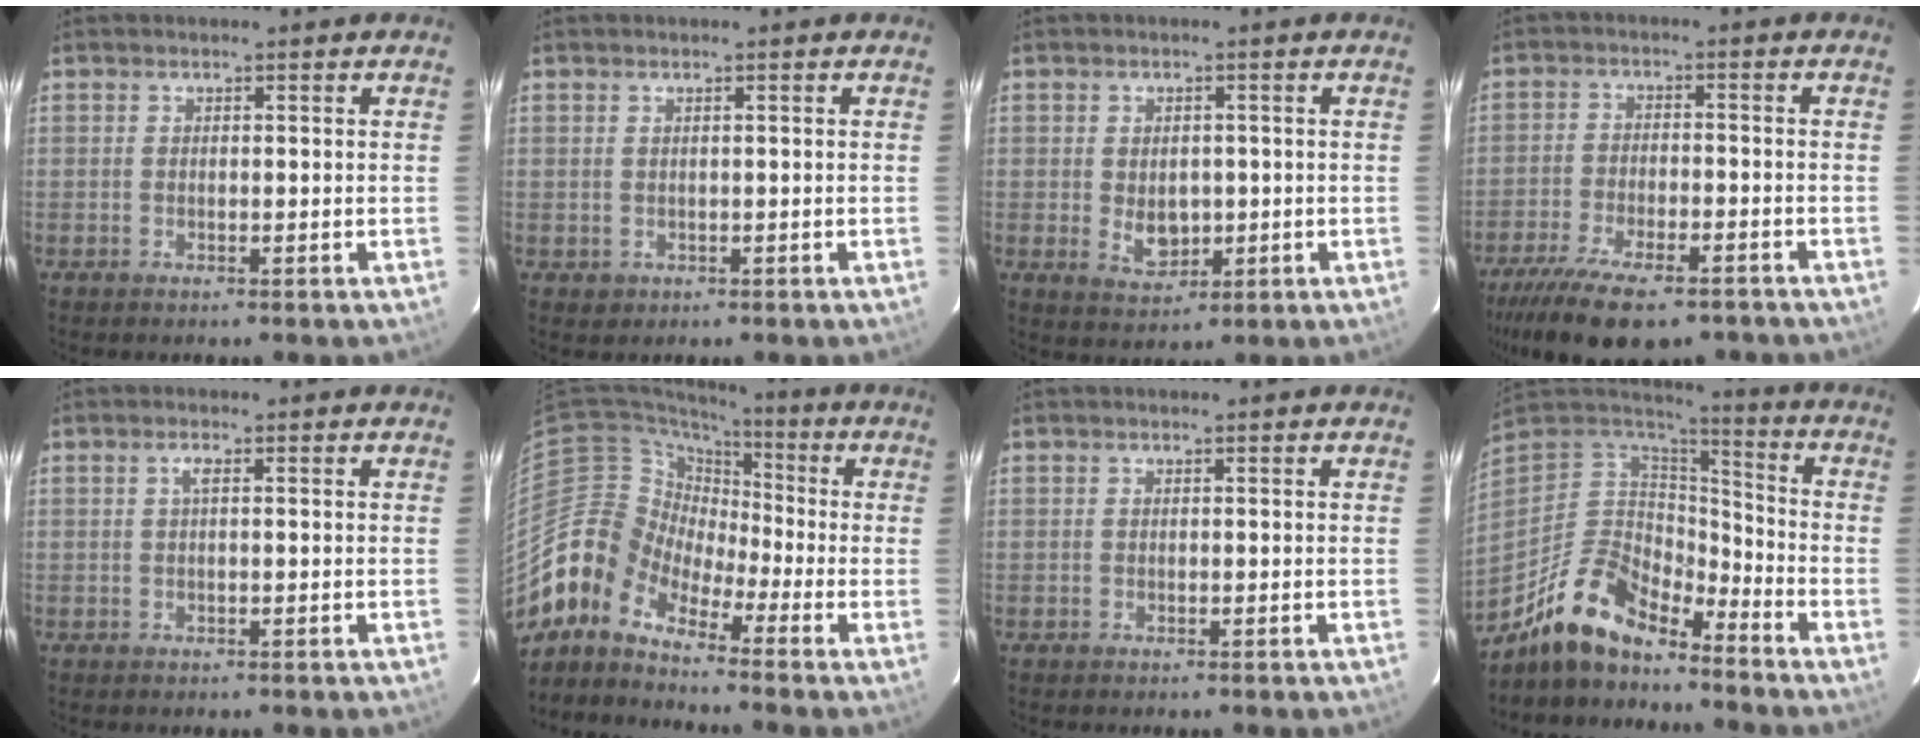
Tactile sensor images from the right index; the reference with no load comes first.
{"total": 1.2, "force": [0.2, 1.1, 0.2], "torque": [0.003, 0.003, 0.007]}
{"total": 5.2, "force": [-0.5, 3.8, 3.5], "torque": [-0.060, -0.007, 0.002]}
{"total": 16.6, "force": [-12.4, 5.7, 9.5], "torque": [-0.200, -0.040, -0.197]}
{"total": 1.2, "force": [0.3, 0.2, 1.2], "torque": [-0.023, 0.004, 0.003]}
{"total": 7.9, "force": [-5.8, 5.4, 0.2], "torque": [-0.010, 0.037, -0.142]}
{"total": 0.0}
{"total": 14.9, "force": [-12.0, 5.3, 6.9], "torque": [-0.148, 0.004, -0.229]}